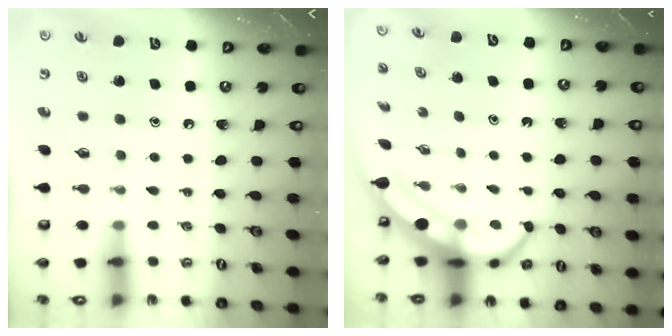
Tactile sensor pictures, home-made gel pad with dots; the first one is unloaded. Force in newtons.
{"total": 6.1, "press": 6.1, "slide": 0.6}